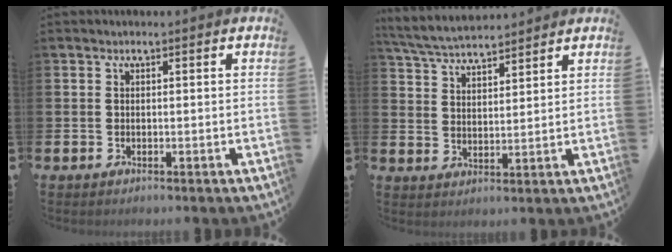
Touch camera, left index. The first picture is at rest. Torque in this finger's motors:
{"motor_torque": [1.12, -1.01, 0.44, 0.06]}